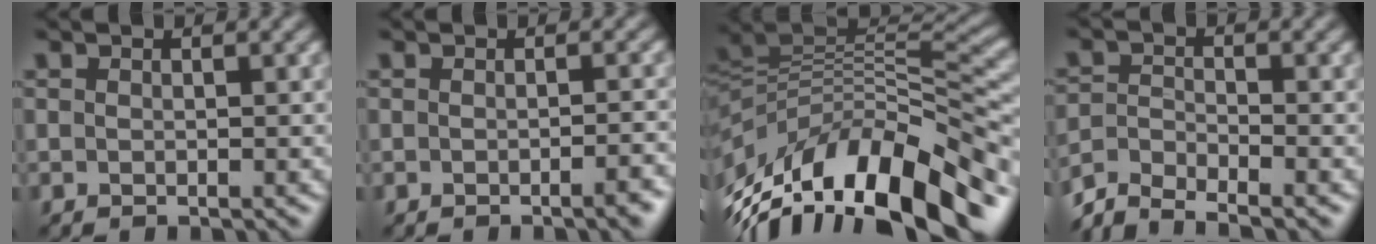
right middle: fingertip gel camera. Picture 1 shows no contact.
{"total": 2.4, "force": [-1.5, 0.5, 1.8], "torque": [-0.020, 0.007, -0.022]}
{"total": 13.9, "force": [-5.5, 5.5, 11.4], "torque": [-0.208, 0.012, -0.088]}
{"total": 4.2, "force": [-3.7, 1.1, 1.6], "torque": [-0.028, -0.001, -0.080]}